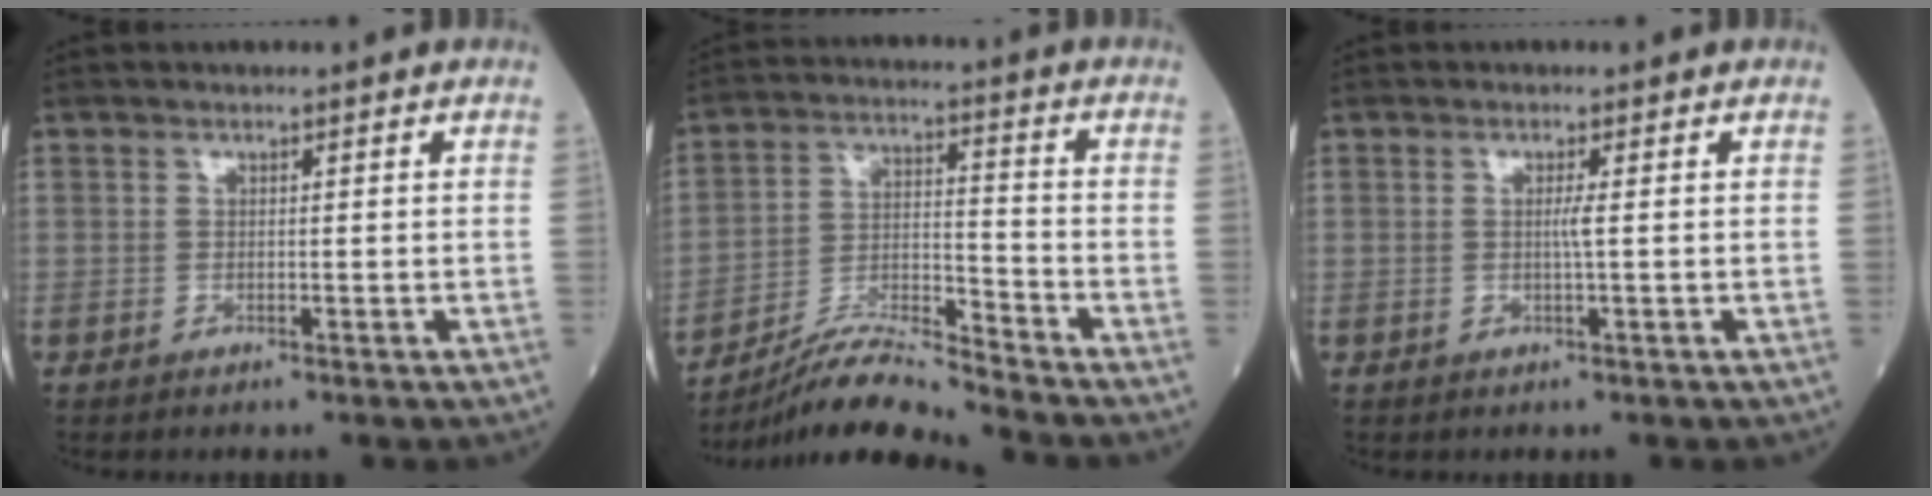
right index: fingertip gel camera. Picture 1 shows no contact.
{"total": 9.6, "force": [-9.0, -1.3, 3.0], "torque": [-0.062, 0.005, -0.167]}
{"total": 1.4, "force": [0.0, -0.4, 1.3], "torque": [-0.026, -0.001, -0.002]}